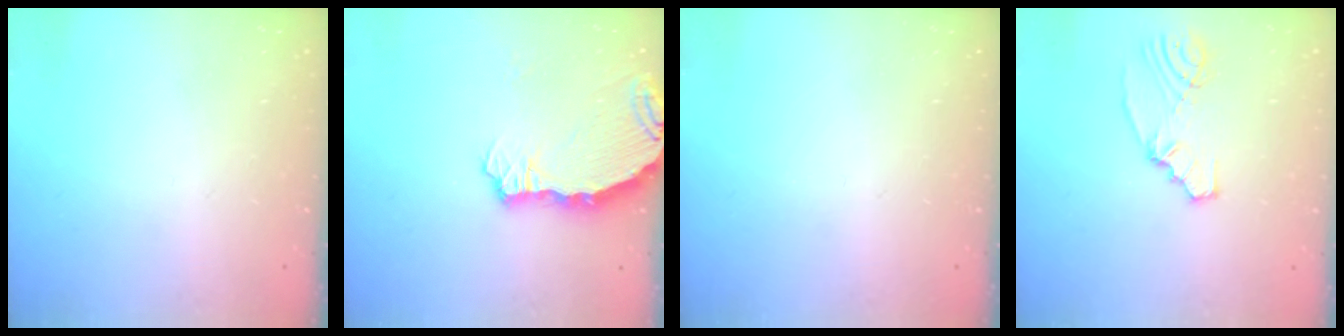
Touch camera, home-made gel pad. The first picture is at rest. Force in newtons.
{"total": 7.0, "press": 6.1, "slide": 3.5}
{"total": 0.0}
{"total": 6.2, "press": 5.0, "slide": 3.7}